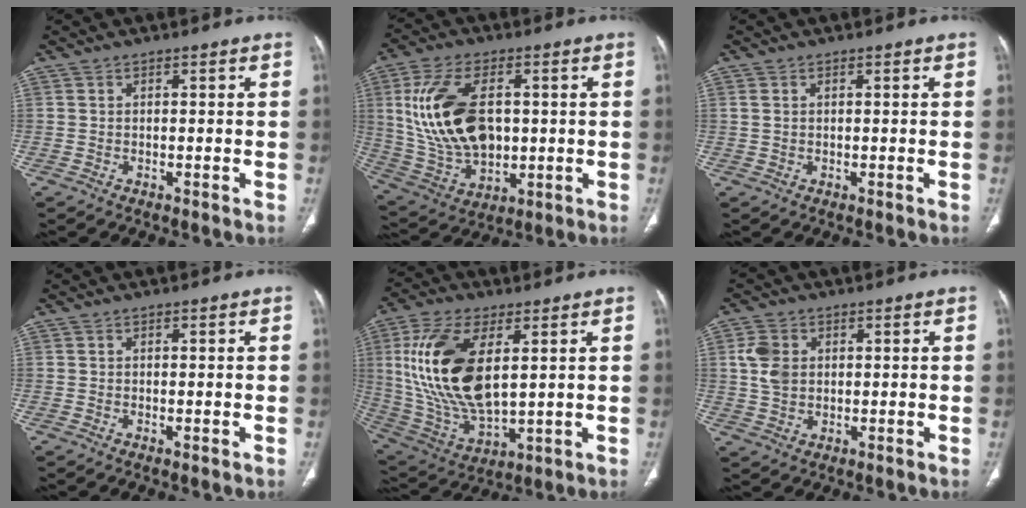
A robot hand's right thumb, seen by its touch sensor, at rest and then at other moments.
{"total": 18.6, "force": [2.4, 11.2, 14.7], "torque": [-0.277, -0.006, 0.060]}
{"total": 0.9, "force": [0.3, 0.6, 0.6], "torque": [-0.018, 0.009, 0.011]}
{"total": 0.5, "force": [-0.1, 0.2, 0.5], "torque": [-0.013, -0.004, -0.001]}
{"total": 20.8, "force": [4.5, 10.2, 17.6], "torque": [-0.357, -0.022, 0.093]}
{"total": 5.6, "force": [1.1, 4.2, 3.5], "torque": [-0.062, -0.001, 0.024]}